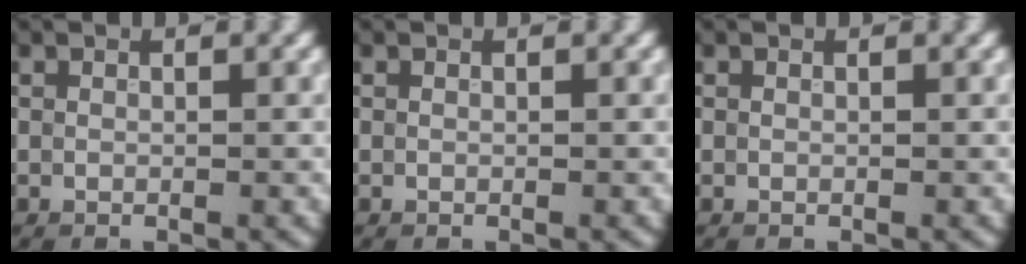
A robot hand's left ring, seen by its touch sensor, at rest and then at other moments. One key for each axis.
{"total": 0.0}
{"total": 0.0}